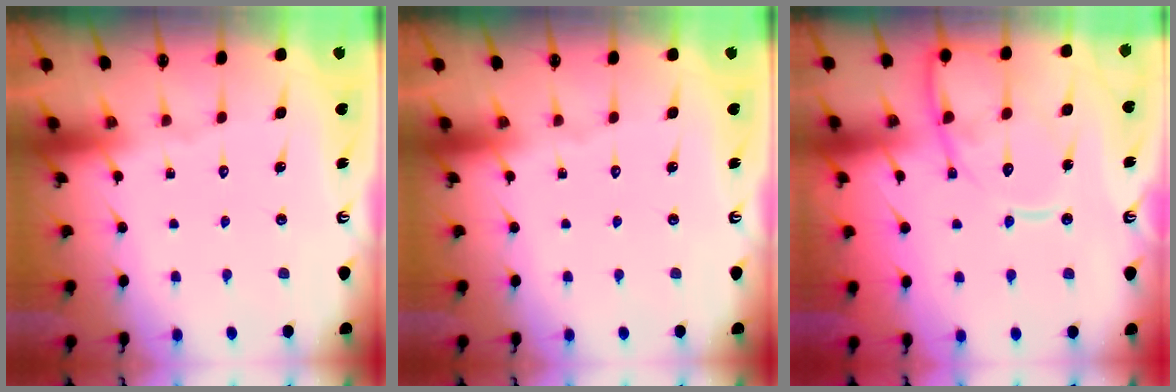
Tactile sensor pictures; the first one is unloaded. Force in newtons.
{"total": 0.0}
{"total": 13.3, "press": 13.2, "slide": 1.4}